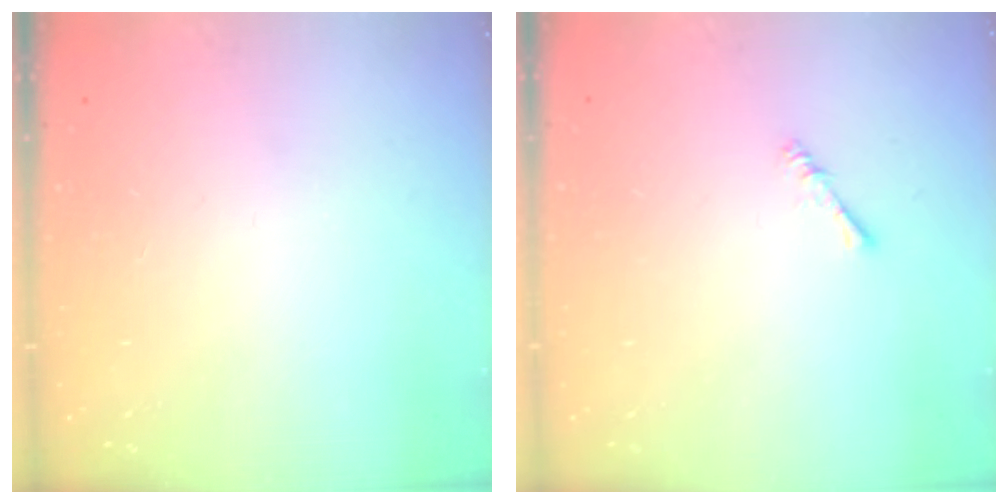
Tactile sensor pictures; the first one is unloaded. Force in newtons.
{"total": 1.4, "press": 1.4, "slide": 0.4}